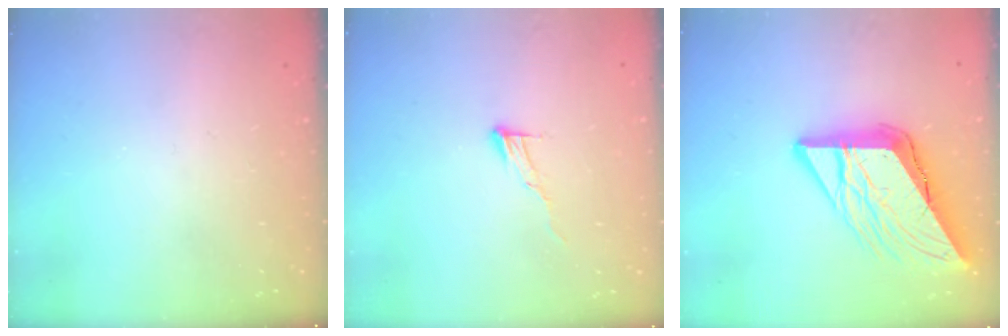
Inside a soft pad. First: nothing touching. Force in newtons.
{"total": 6.6, "press": 6.6, "slide": 0.5}
{"total": 15.9, "press": 15.8, "slide": 1.7}